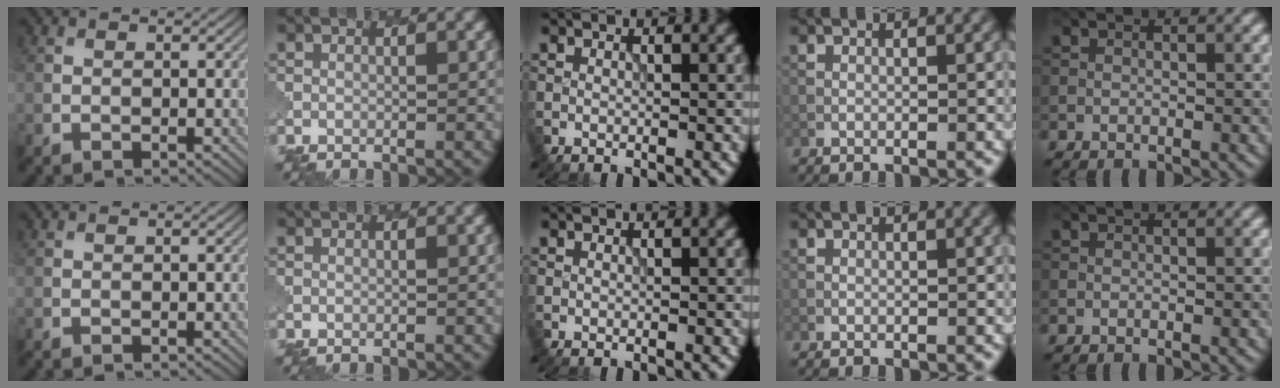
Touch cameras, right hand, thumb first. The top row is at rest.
{}